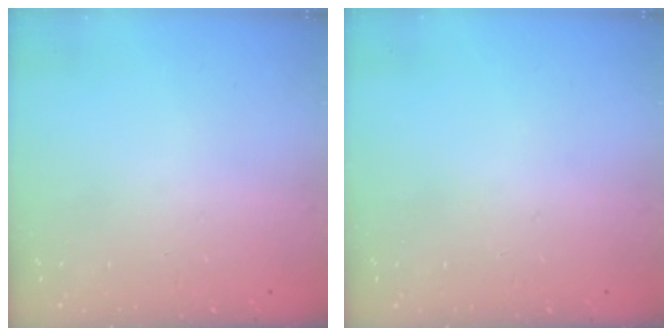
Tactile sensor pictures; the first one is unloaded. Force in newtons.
{"total": 0.0}